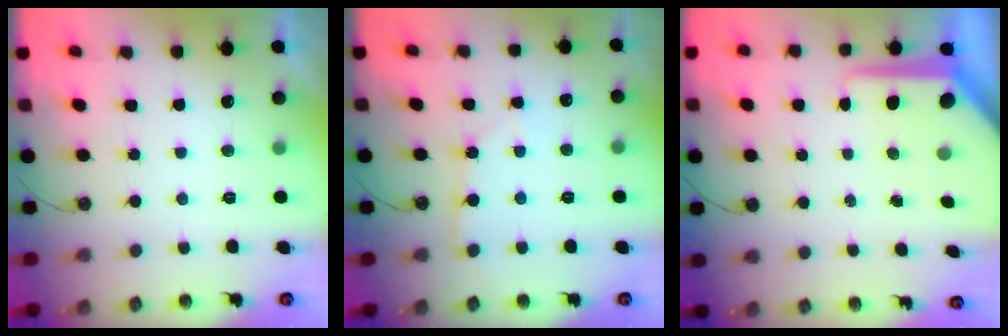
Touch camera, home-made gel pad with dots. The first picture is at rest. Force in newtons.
{"total": 3.8, "press": 3.8, "slide": 0.5}
{"total": 11.3, "press": 11.2, "slide": 1.0}